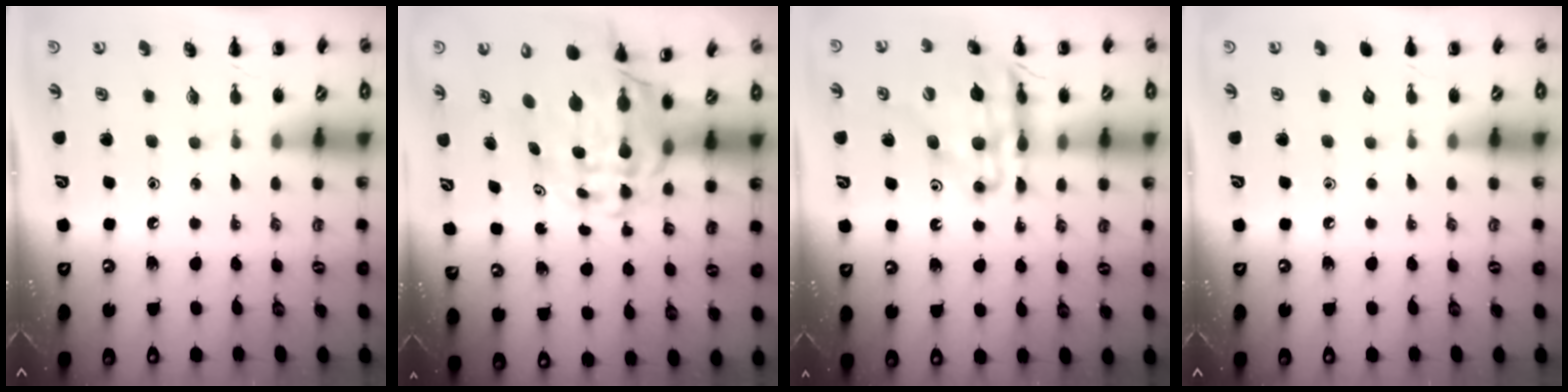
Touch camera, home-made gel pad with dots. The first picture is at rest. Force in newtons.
{"total": 10.8, "press": 10.4, "slide": 2.9}
{"total": 15.9, "press": 15.3, "slide": 4.0}
{"total": 0.0}